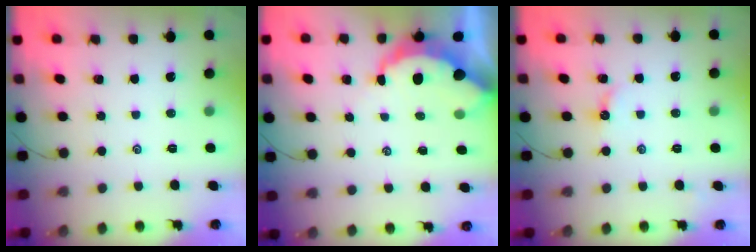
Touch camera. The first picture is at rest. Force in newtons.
{"total": 6.2, "press": 6.1, "slide": 0.6}
{"total": 3.6, "press": 3.6, "slide": 0.3}